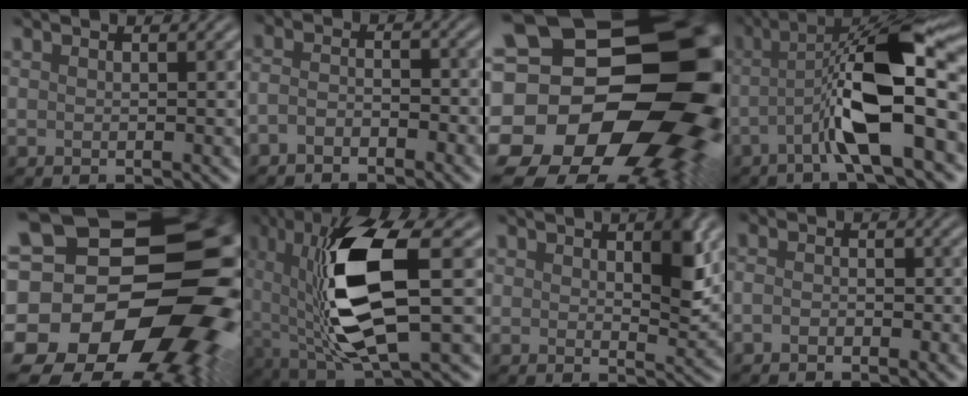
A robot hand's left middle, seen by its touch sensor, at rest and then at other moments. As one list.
[{"total": 2.7, "force": [-2.7, -0.5, -0.5], "torque": [-0.023, -0.013, -0.023]}, {"total": 22.0, "force": [-3.3, 17.8, 12.6], "torque": [-0.257, -0.045, -0.048]}, {"total": 9.1, "force": [-2.5, 1.0, 8.7], "torque": [-0.166, 0.009, -0.021]}, {"total": 19.3, "force": [-4.4, 14.3, 12.2], "torque": [-0.253, -0.033, -0.031]}, {"total": 9.8, "force": [0.1, 3.1, 9.3], "torque": [-0.215, -0.024, 0.046]}, {"total": 1.5, "force": [0.3, -0.4, 1.4], "torque": [-0.039, -0.015, 0.037]}, {"total": 2.2, "force": [-2.0, -0.7, -0.8], "torque": [-0.016, -0.012, -0.006]}]